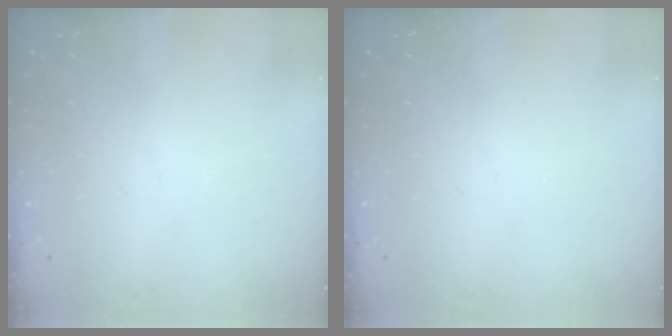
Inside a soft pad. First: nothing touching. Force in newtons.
{"total": 0.0}